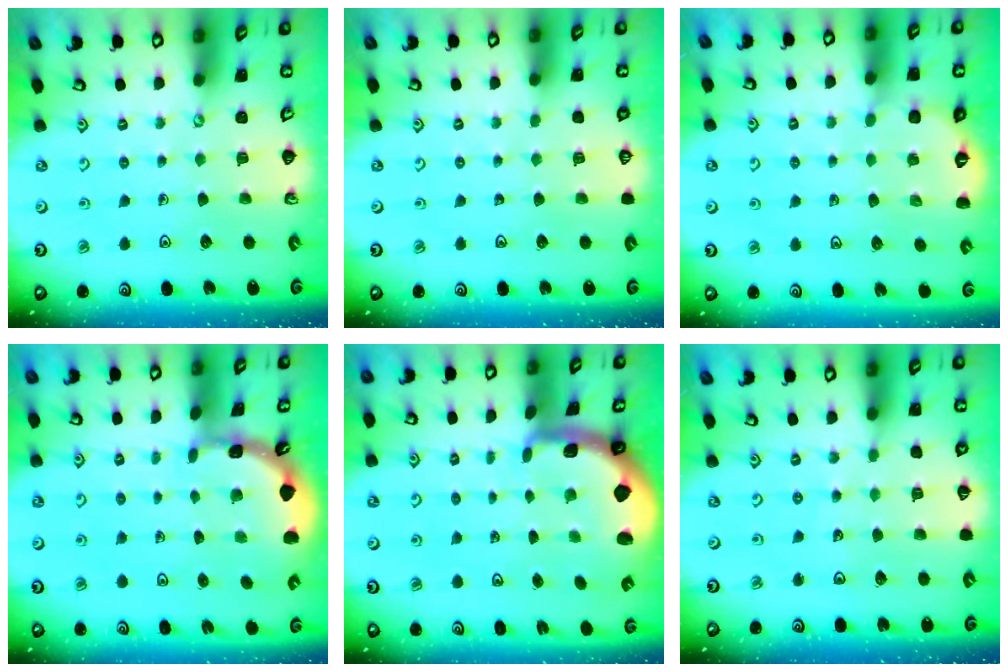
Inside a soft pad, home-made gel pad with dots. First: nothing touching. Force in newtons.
{"total": 0.0}
{"total": 3.4, "press": 3.3, "slide": 0.7}
{"total": 1.6, "press": 1.6, "slide": 0.3}
{"total": 1.8, "press": 1.8, "slide": 0.4}
{"total": 3.5, "press": 3.2, "slide": 1.4}